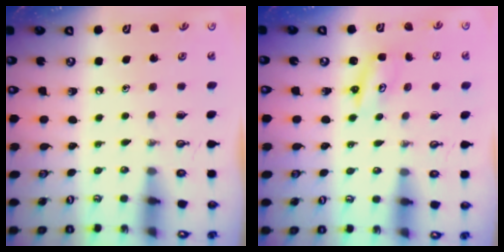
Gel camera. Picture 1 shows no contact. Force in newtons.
{"total": 2.6, "press": 2.5, "slide": 0.3}